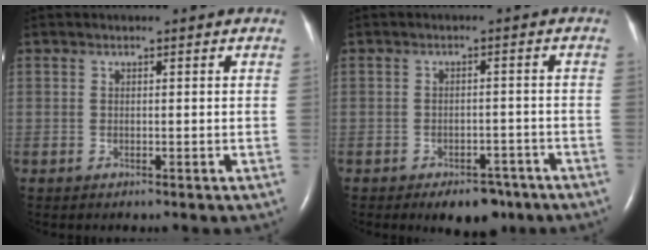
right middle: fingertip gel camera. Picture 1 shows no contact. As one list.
[{"total": 6.0, "force": [-4.3, 3.0, 2.8], "torque": [-0.032, 0.005, -0.056]}]